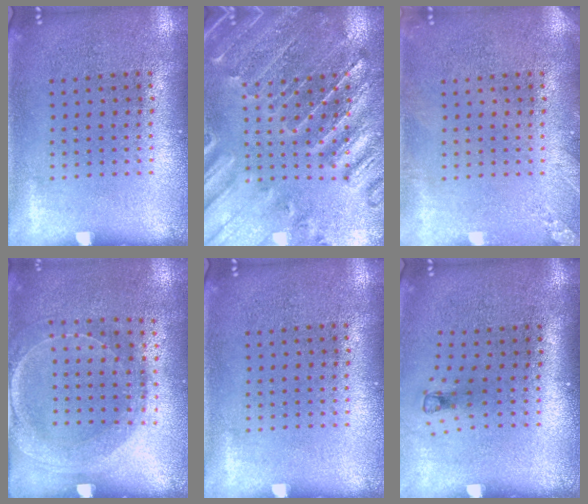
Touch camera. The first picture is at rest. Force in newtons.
{"total": 1.6, "press": 1.6, "slide": 0.3}
{"total": 1.3, "press": 1.3, "slide": 0.2}
{"total": 1.5, "press": 1.5, "slide": 0.4}
{"total": 0.0}
{"total": 0.8, "press": 0.4, "slide": 0.7}